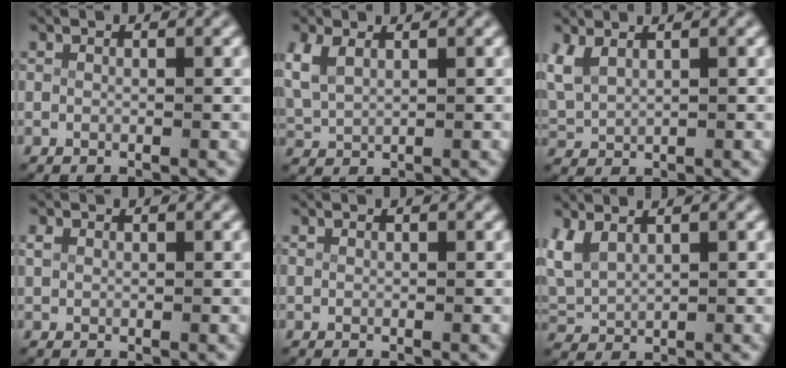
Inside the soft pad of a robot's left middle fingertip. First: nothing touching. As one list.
[{"total": 3.0, "force": [1.1, 2.2, 1.7], "torque": [-0.061, -0.009, 0.034]}, {"total": 3.0, "force": [1.0, 2.3, 1.7], "torque": [-0.064, -0.010, 0.034]}, {"total": 0.6, "force": [0.3, 0.4, 0.3], "torque": [-0.015, -0.004, 0.015]}, {"total": 0.0}, {"total": 3.4, "force": [1.2, 2.5, 2.0], "torque": [-0.073, -0.009, 0.036]}]